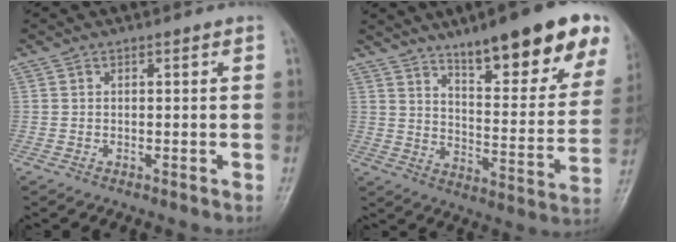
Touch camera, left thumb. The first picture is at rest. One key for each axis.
{"total": 23.5, "fx": 14.8, "fy": 5.8, "fz": 17.3, "tx": -0.201, "ty": -0.060, "tz": 0.217}